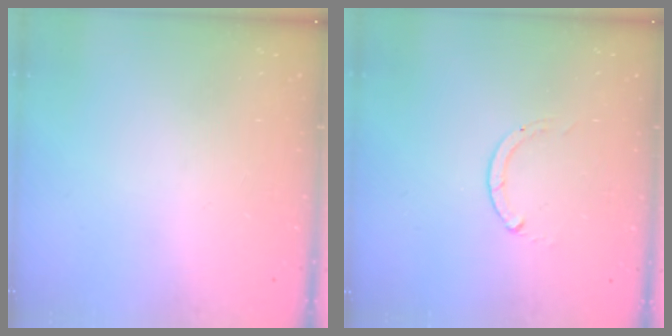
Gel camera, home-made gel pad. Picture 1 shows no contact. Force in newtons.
{"total": 0.0}